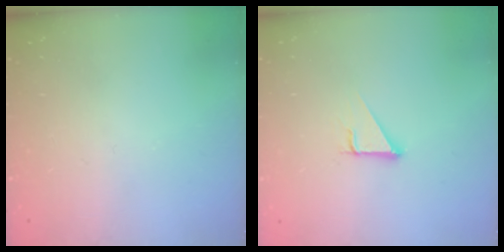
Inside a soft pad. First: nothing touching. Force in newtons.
{"total": 2.9, "press": 2.9, "slide": 0.1}